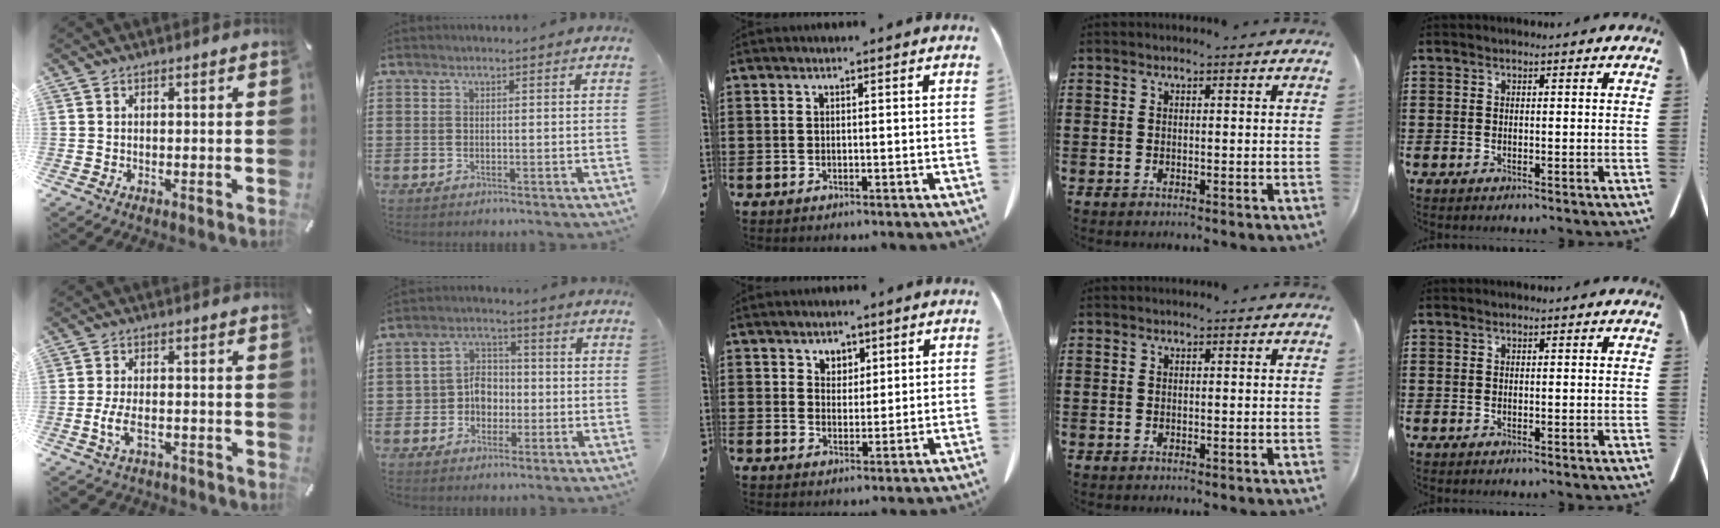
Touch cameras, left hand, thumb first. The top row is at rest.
{"thumb": {"total": 6.2, "force": [-2.7, 3.2, 4.5], "torque": [-0.098, 0.007, -0.052]}, "index": {"total": 5.1, "force": [-1.3, 4.6, 1.9], "torque": [-0.050, 0.016, -0.027]}, "middle": {"total": 3.1, "force": [2.4, 2.0, 0.2], "torque": [-0.006, 0.002, 0.044]}}